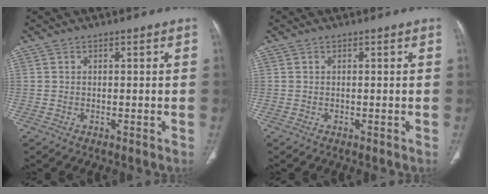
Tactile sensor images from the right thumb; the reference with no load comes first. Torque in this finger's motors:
{"motor_torque": [0.02, 0.02, -0.04, -0.04, 0.02]}